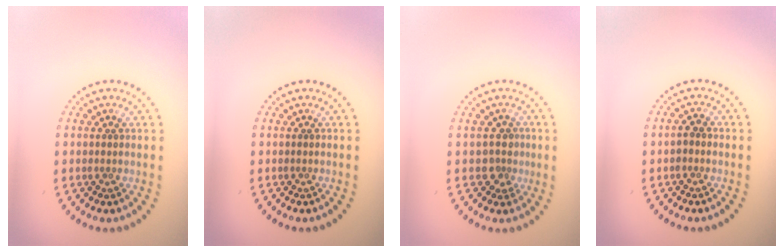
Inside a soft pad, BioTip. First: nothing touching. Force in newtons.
{"total": 0.0}
{"total": 2.0, "press": 1.6, "slide": 1.3}
{"total": 0.8, "press": 0.8, "slide": 0.2}